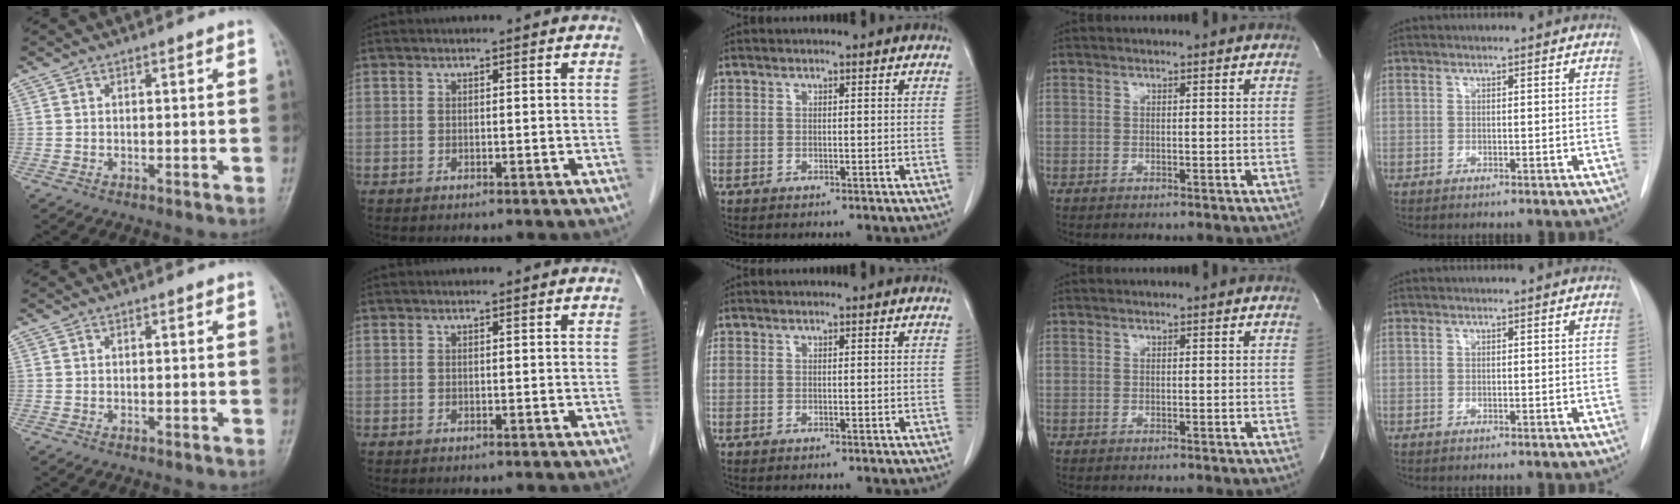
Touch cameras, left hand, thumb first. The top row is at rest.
{}